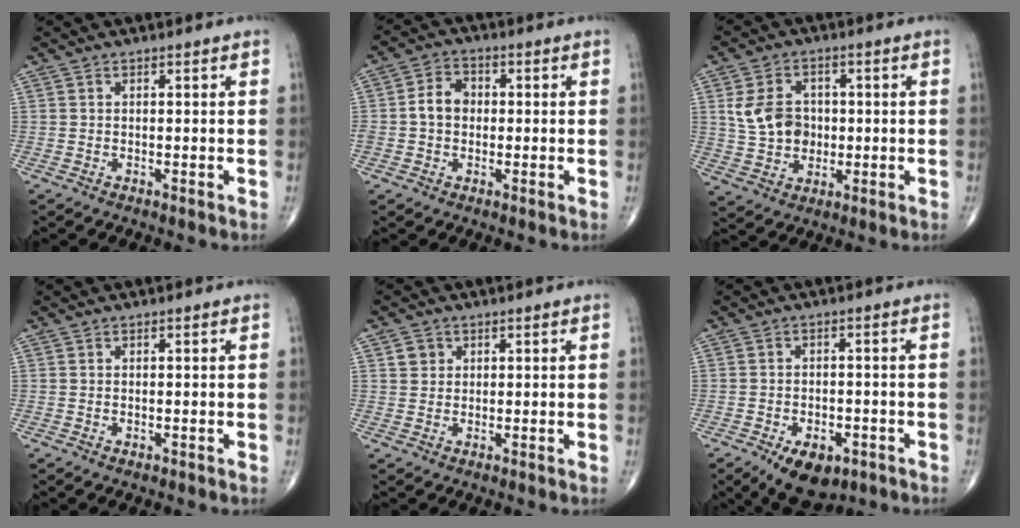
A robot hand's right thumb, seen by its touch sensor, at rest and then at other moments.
{"total": 5.5, "force": [-0.2, 4.4, 3.3], "torque": [-0.049, 0.017, -0.010]}
{"total": 9.2, "force": [1.0, 7.4, 5.5], "torque": [-0.079, 0.003, 0.021]}
{"total": 0.5, "force": [-0.1, 0.3, 0.4], "torque": [-0.009, -0.001, 0.000]}
{"total": 2.4, "force": [1.0, 2.1, 0.6], "torque": [0.001, -0.005, 0.014]}
{"total": 9.3, "force": [-5.0, 5.3, 5.8], "torque": [-0.071, 0.013, -0.068]}